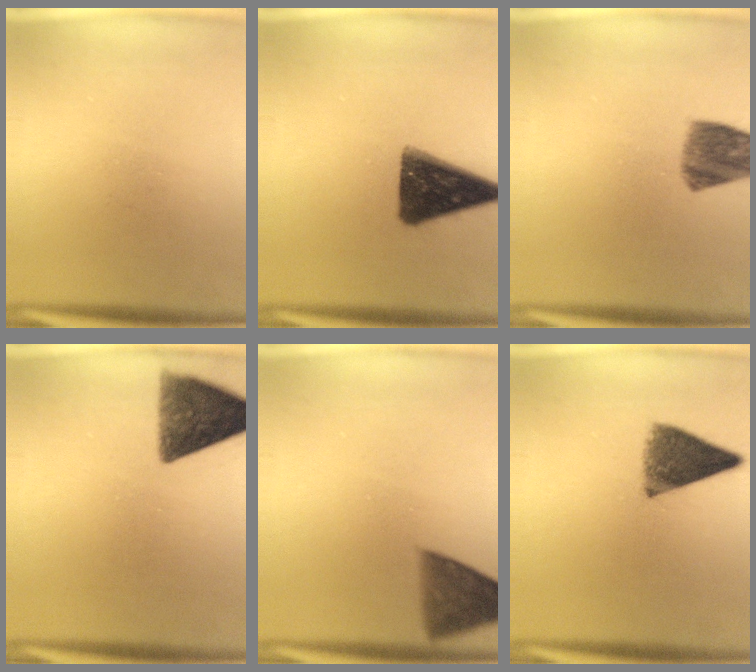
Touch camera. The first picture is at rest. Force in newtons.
{"total": 14.2}
{"total": 8.1}
{"total": 10.4}
{"total": 7.4}
{"total": 8.1}